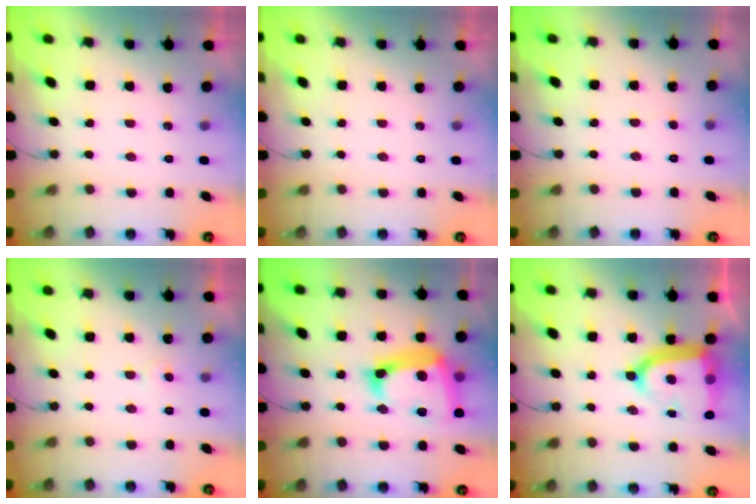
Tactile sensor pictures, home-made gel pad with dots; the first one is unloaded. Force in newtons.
{"total": 0.0}
{"total": 2.6, "press": 2.6, "slide": 0.2}
{"total": 3.7, "press": 3.6, "slide": 0.5}
{"total": 19.1, "press": 19.0, "slide": 2.0}
{"total": 15.8, "press": 15.7, "slide": 1.1}